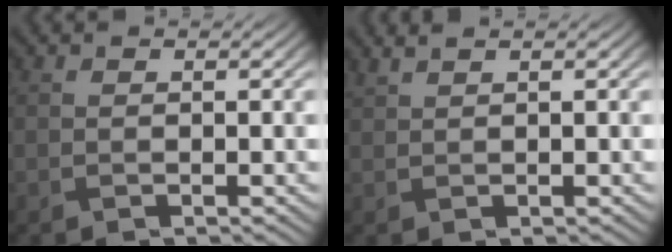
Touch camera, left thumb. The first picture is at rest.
{"total": 1.1, "force": [1.0, 0.1, 0.5], "torque": [-0.019, 0.005, 0.021]}